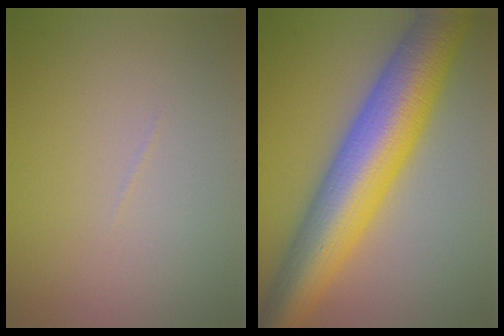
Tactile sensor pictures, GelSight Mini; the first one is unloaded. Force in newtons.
{"total": 11.7, "press": 11.7, "slide": 0.0}